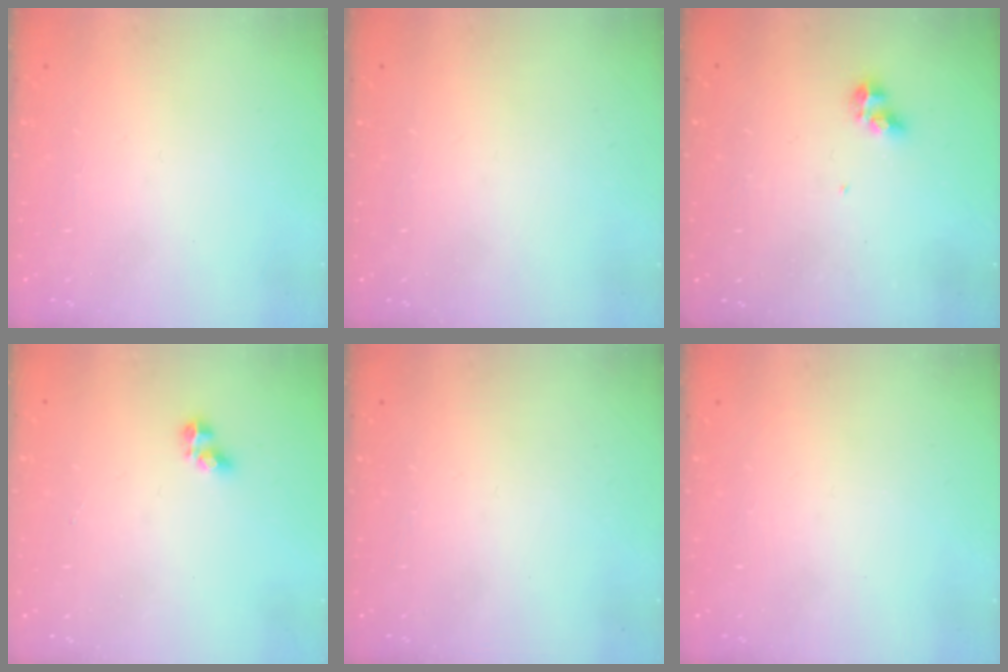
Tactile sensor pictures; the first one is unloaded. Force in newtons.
{"total": 0.0}
{"total": 4.7, "press": 4.7, "slide": 0.3}
{"total": 3.4, "press": 3.2, "slide": 1.2}
{"total": 0.0}
{"total": 0.0}